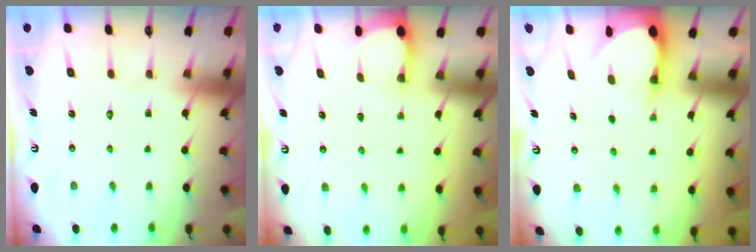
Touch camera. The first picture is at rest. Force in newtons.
{"total": 2.1, "press": 2.1, "slide": 0.3}
{"total": 2.9, "press": 2.9, "slide": 0.3}